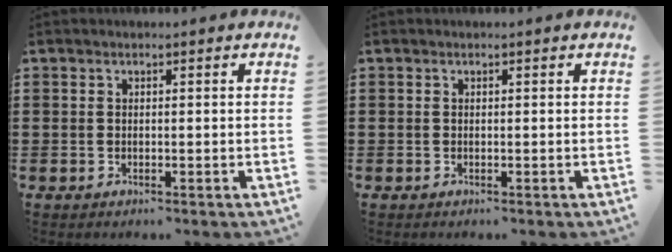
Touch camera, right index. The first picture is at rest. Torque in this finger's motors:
{"motor_torque": [-2.14, 0.00, -1.06, -0.21]}